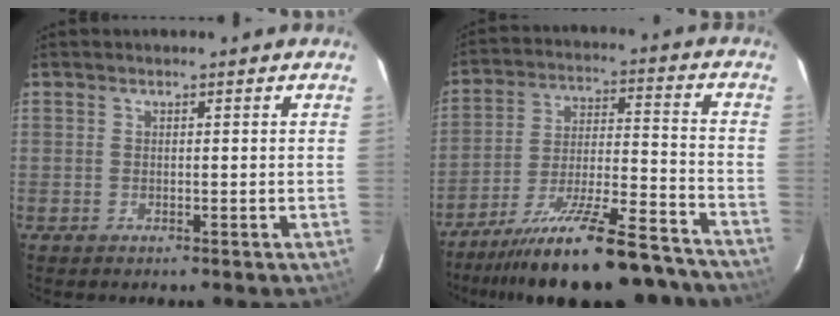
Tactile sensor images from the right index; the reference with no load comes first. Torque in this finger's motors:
{"motor_torque": [1.50, -0.64, 0.85, 0.21]}